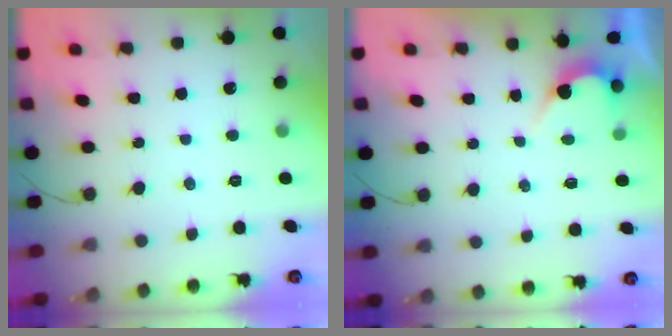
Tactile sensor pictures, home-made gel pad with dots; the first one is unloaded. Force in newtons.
{"total": 2.7, "press": 2.7, "slide": 0.2}